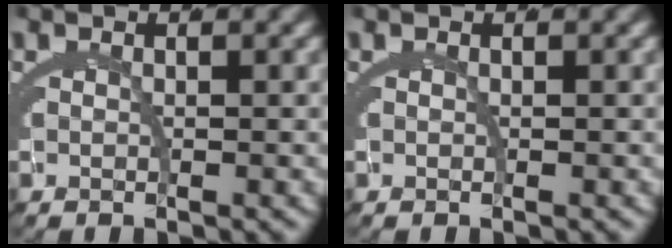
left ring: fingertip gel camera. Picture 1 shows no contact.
{"total": 0.0}